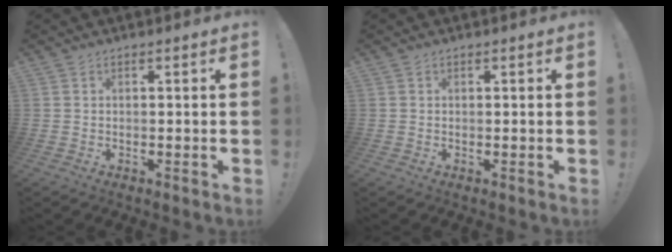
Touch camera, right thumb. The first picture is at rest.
{"total": 0.0}